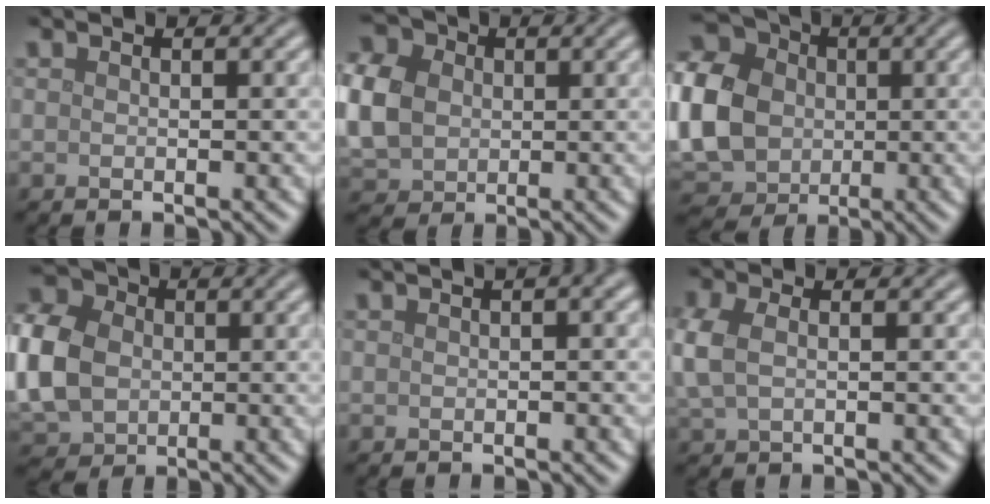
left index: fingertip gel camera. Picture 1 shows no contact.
{"total": 8.1, "force": [0.7, 6.6, 4.6], "torque": [-0.117, 0.014, 0.000]}
{"total": 11.8, "force": [0.1, 9.7, 6.6], "torque": [-0.173, -0.001, -0.005]}
{"total": 9.4, "force": [-0.1, 7.4, 5.8], "torque": [-0.149, 0.006, -0.006]}
{"total": 2.8, "force": [0.9, 1.0, 2.5], "torque": [-0.024, 0.013, 0.008]}
{"total": 2.8, "force": [0.3, 1.8, 2.2], "torque": [-0.063, 0.005, 0.004]}